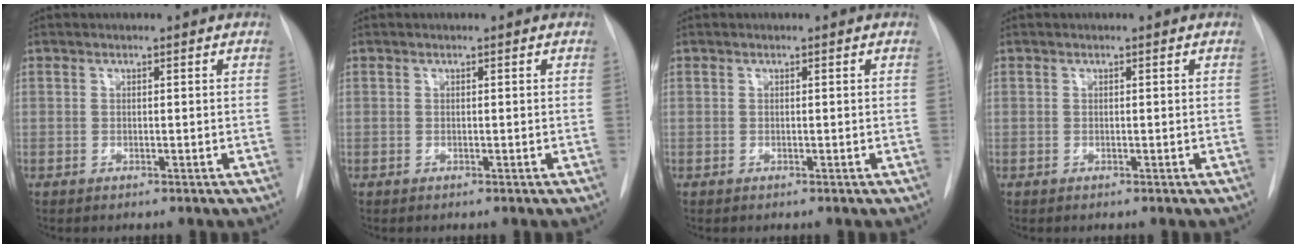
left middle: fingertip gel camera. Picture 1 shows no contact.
{"total": 0.0}
{"total": 0.0}
{"total": 0.0}